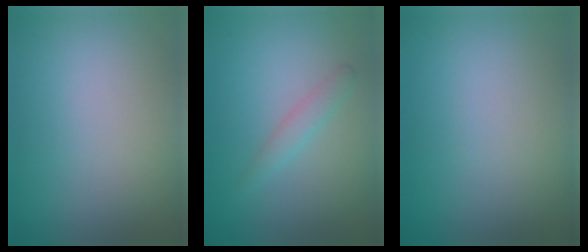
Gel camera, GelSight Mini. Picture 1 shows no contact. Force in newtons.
{"total": 1.4, "press": 1.4, "slide": 0.0}
{"total": 0.0}